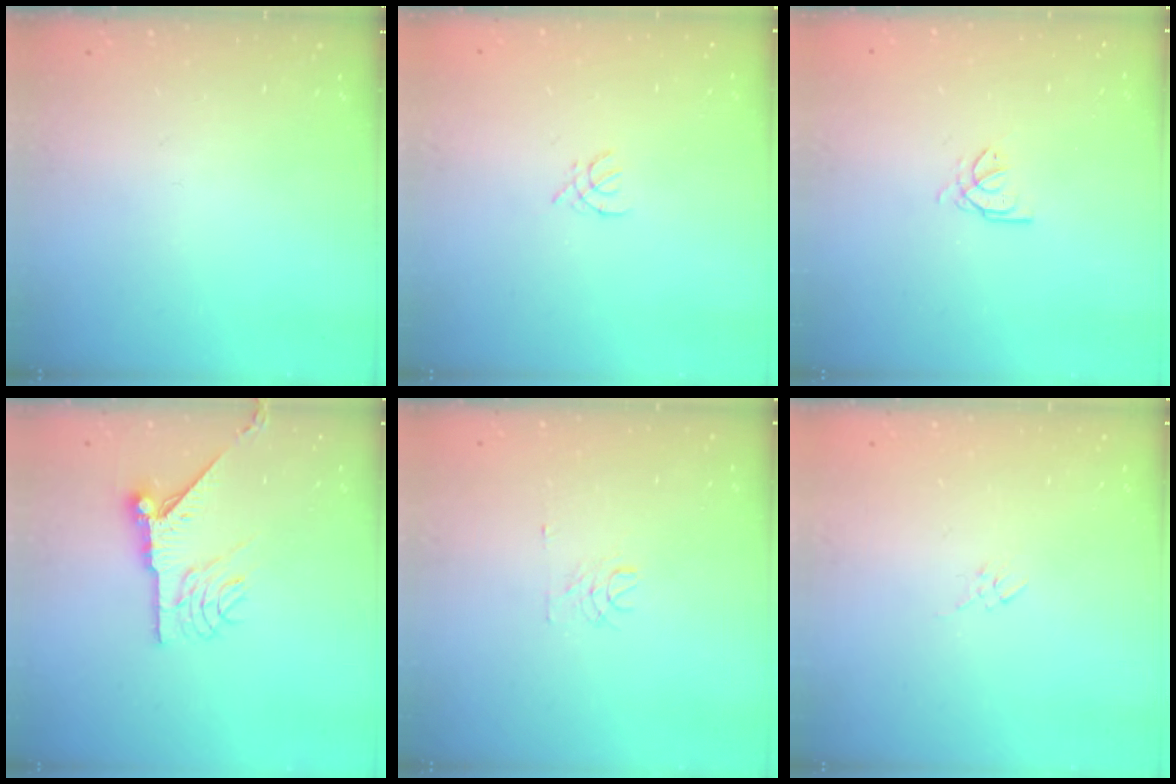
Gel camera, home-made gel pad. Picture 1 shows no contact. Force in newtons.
{"total": 1.8, "press": 1.8, "slide": 0.4}
{"total": 2.7, "press": 2.7, "slide": 0.4}
{"total": 10.2, "press": 10.2, "slide": 0.5}
{"total": 3.5, "press": 3.5, "slide": 0.3}
{"total": 2.7, "press": 2.7, "slide": 0.5}